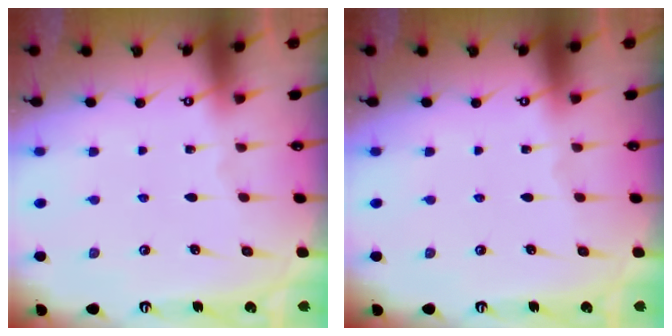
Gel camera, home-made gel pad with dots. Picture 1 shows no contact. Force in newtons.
{"total": 0.0}